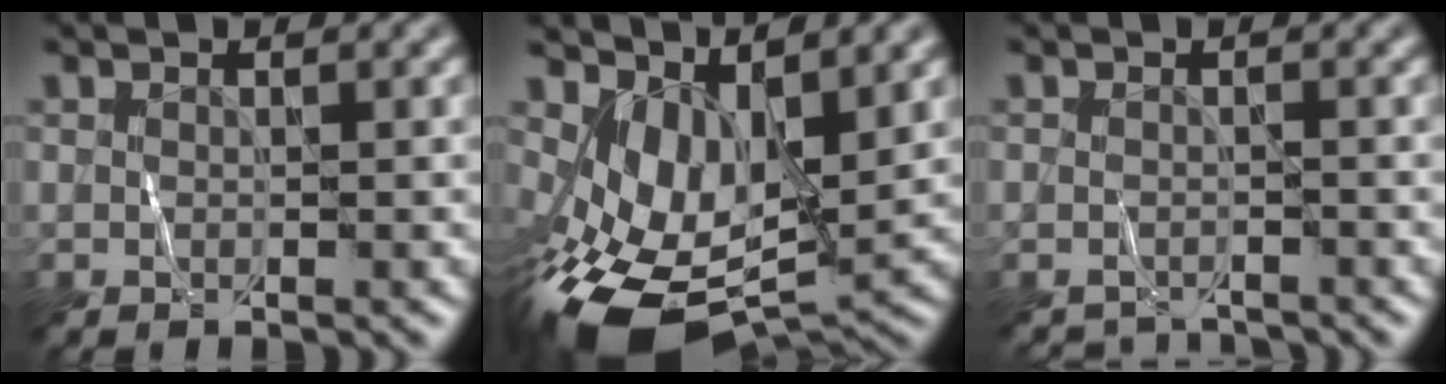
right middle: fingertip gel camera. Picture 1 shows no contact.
{"total": 10.0, "force": [-0.8, 6.0, 8.0], "torque": [-0.162, -0.028, -0.003]}
{"total": 2.1, "force": [-2.1, 0.1, 0.0], "torque": [-0.001, -0.009, -0.036]}